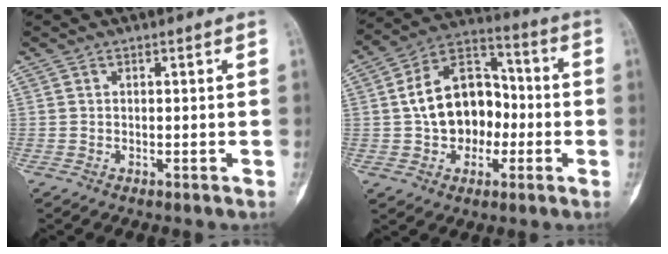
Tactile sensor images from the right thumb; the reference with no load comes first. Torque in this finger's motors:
{"motor_torque": [-0.18, 0.75, 0.42, -0.21, 0.32]}